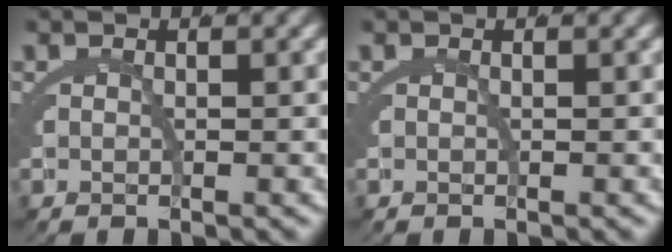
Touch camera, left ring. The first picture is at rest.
{"total": 0.0}